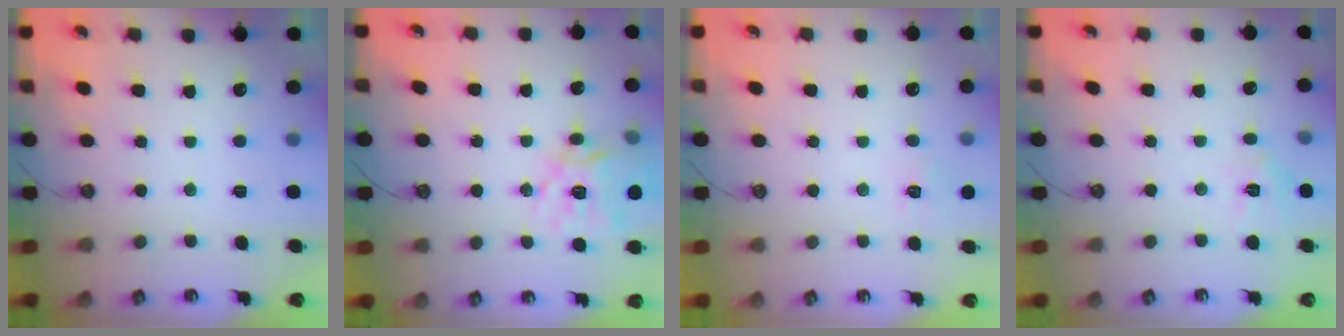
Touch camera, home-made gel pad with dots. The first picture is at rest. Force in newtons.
{"total": 17.4, "press": 17.3, "slide": 1.5}
{"total": 6.5, "press": 6.5, "slide": 0.6}
{"total": 5.3, "press": 5.3, "slide": 0.4}